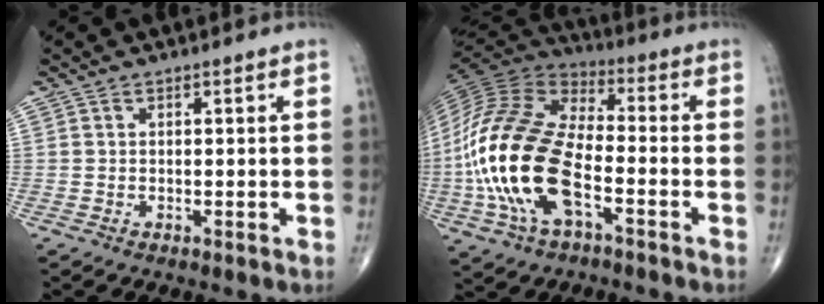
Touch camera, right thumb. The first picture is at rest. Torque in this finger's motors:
{"motor_torque": [1.12, 1.11, 2.59, -0.18, 0.84]}